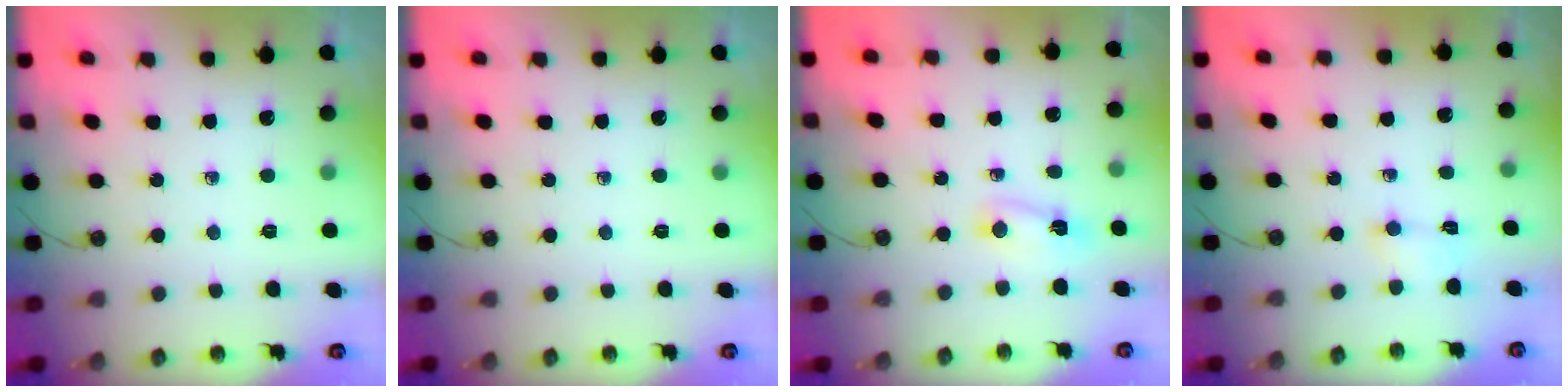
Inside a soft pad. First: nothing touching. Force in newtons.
{"total": 0.0}
{"total": 2.6, "press": 2.6, "slide": 0.6}
{"total": 2.4, "press": 2.3, "slide": 0.7}